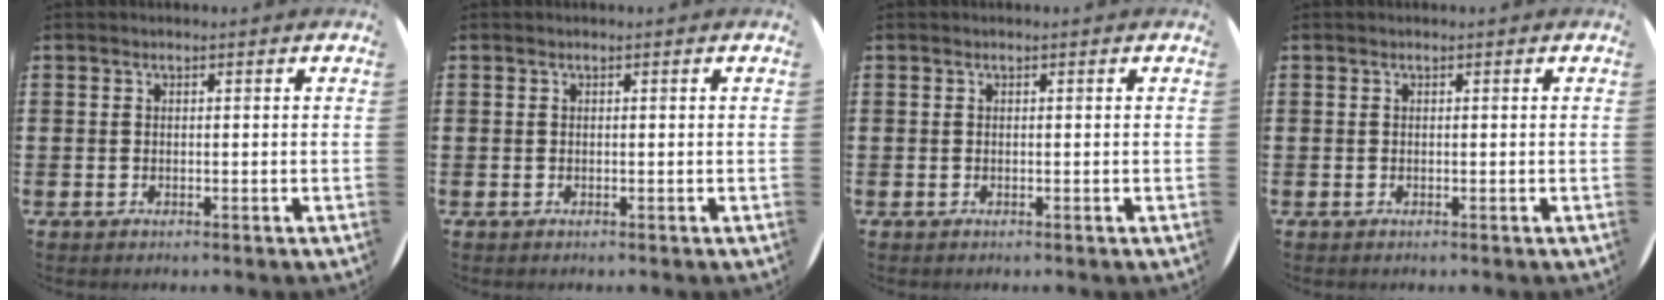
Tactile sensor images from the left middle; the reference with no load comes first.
{"total": 0.0}
{"total": 0.0}
{"total": 0.0}